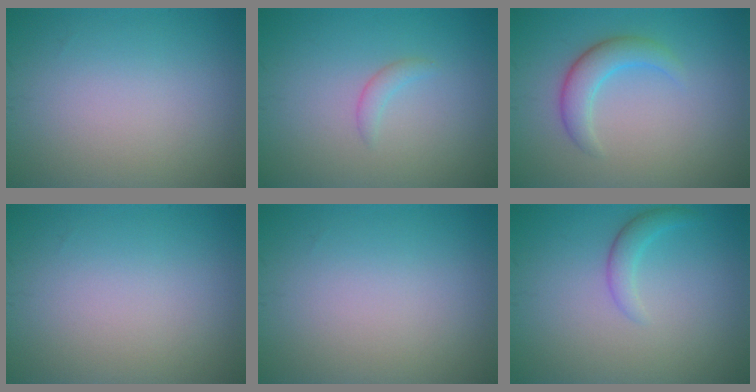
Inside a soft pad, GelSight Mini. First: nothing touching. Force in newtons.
{"total": 1.1, "press": 1.1, "slide": 0.1}
{"total": 3.0, "press": 3.0, "slide": 0.1}
{"total": 0.0}
{"total": 0.0}
{"total": 1.7, "press": 1.7, "slide": 0.1}